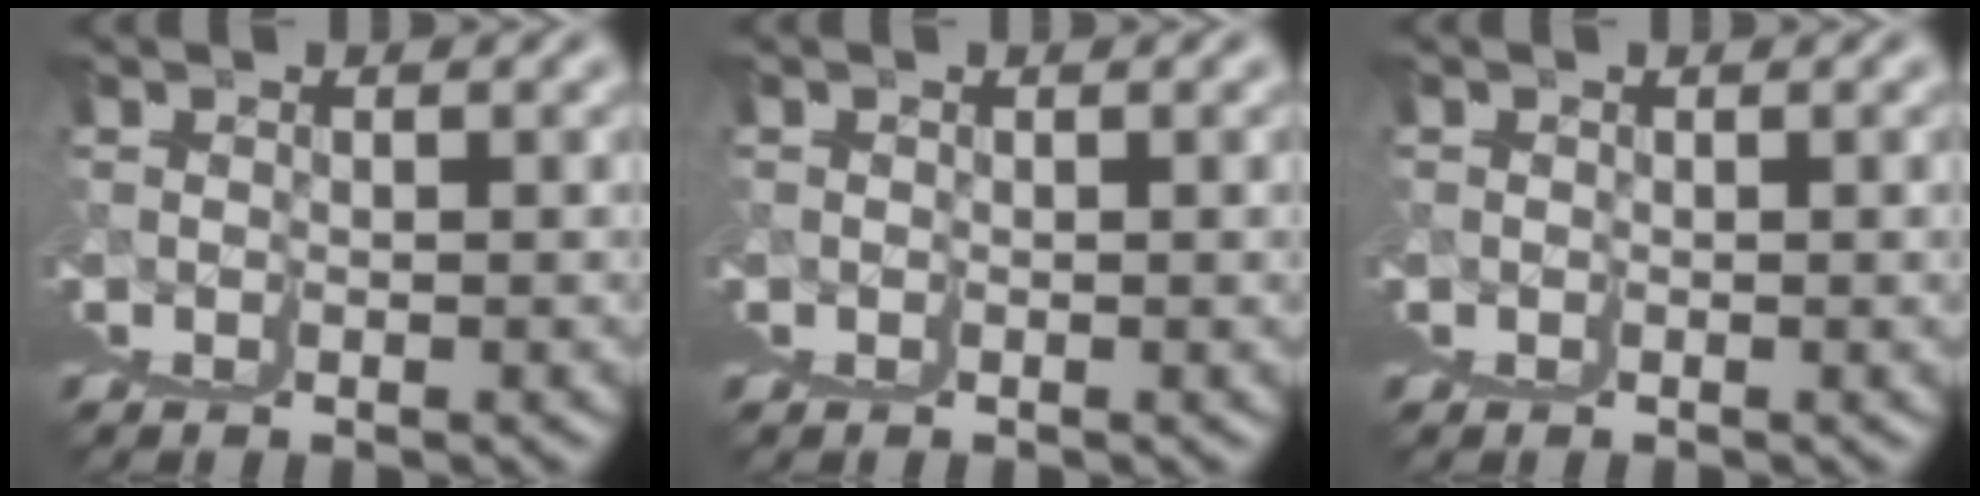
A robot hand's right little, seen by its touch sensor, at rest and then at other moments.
{"total": 1.6, "force": [1.5, -0.5, 0.0], "torque": [0.010, 0.002, 0.025]}
{"total": 1.9, "force": [1.8, -0.6, 0.2], "torque": [0.010, 0.004, 0.029]}